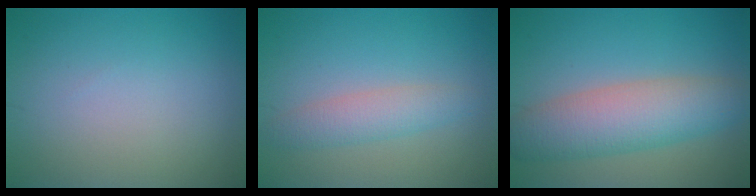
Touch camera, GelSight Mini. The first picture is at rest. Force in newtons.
{"total": 2.8, "press": 2.8, "slide": 0.1}
{"total": 6.7, "press": 6.7, "slide": 0.2}